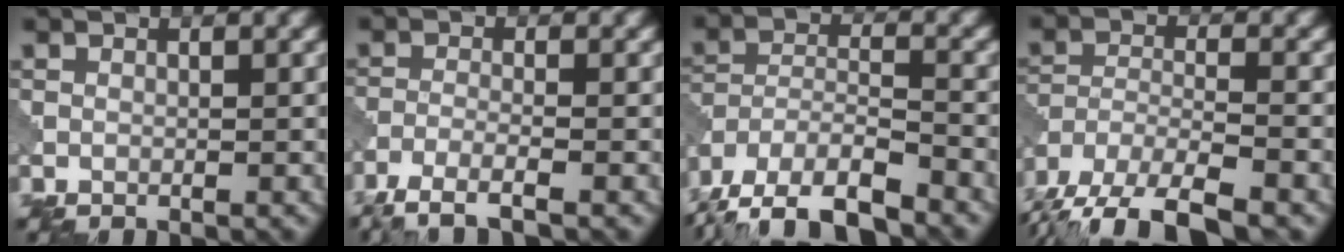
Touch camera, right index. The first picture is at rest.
{"total": 3.6, "force": [-2.7, 0.6, 2.3], "torque": [-0.044, -0.004, -0.066]}
{"total": 10.7, "force": [-8.8, 3.7, 4.7], "torque": [-0.081, -0.018, -0.149]}
{"total": 9.3, "force": [-7.1, 3.1, 5.1], "torque": [-0.094, -0.018, -0.129]}